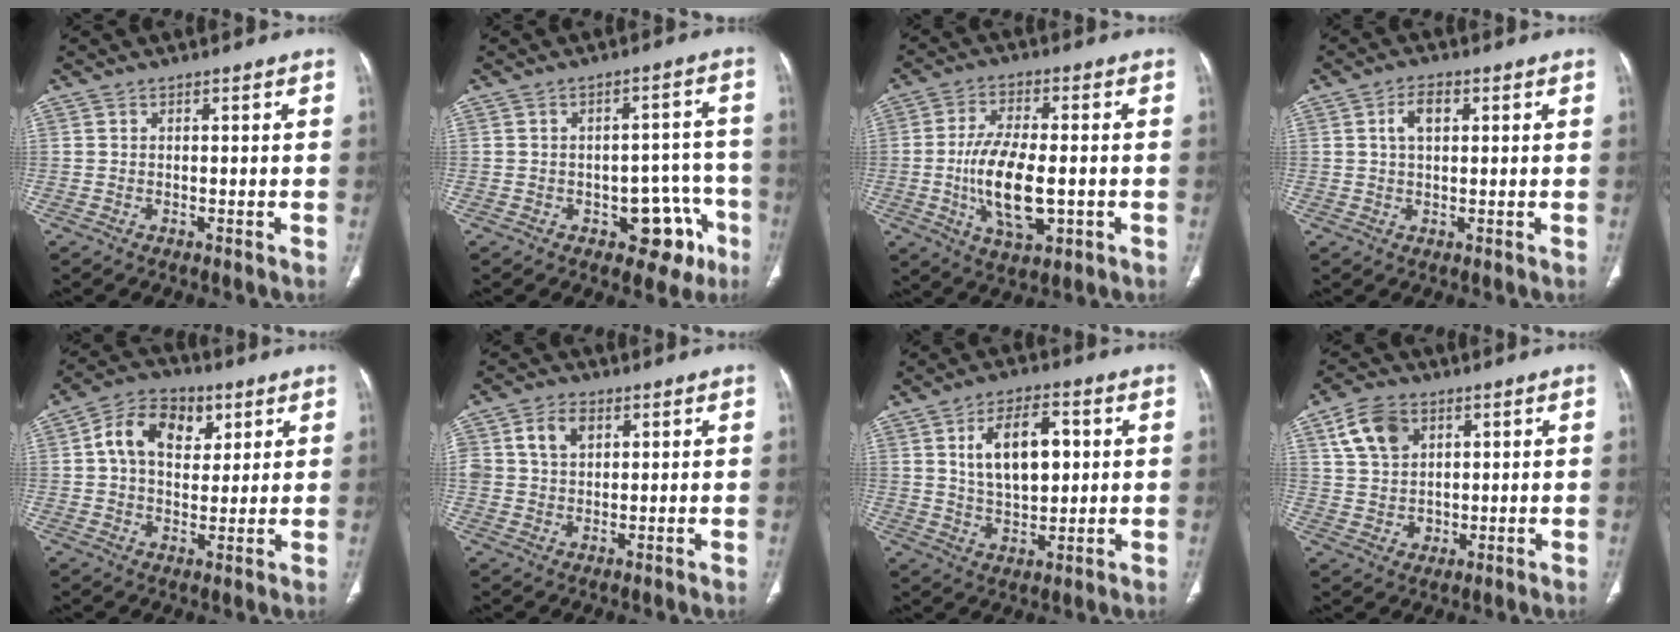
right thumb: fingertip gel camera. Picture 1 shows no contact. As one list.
[{"total": 10.3, "force": [-4.7, 6.3, 6.7], "torque": [-0.033, 0.040, -0.050]}, {"total": 13.1, "force": [-1.9, 6.0, 11.4], "torque": [-0.208, -0.003, -0.029]}, {"total": 4.2, "force": [1.2, 2.3, 3.2], "torque": [-0.057, 0.006, 0.020]}, {"total": 12.3, "force": [3.9, 8.6, 7.9], "torque": [-0.101, 0.003, 0.059]}, {"total": 5.9, "force": [2.0, 4.3, 3.4], "torque": [-0.045, -0.001, 0.039]}, {"total": 11.8, "force": [2.7, 6.7, 9.4], "torque": [-0.132, -0.004, 0.048]}, {"total": 9.5, "force": [3.7, 7.3, 4.9], "torque": [-0.071, -0.009, 0.076]}]